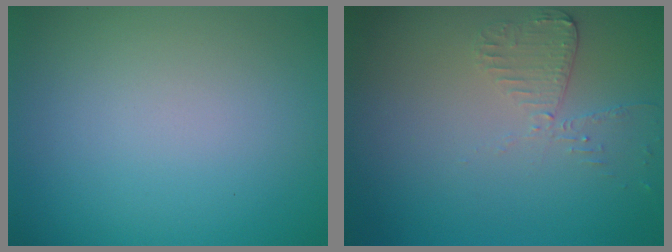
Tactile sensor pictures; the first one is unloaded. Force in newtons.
{"total": 1.9, "press": 1.9, "slide": 0.4}